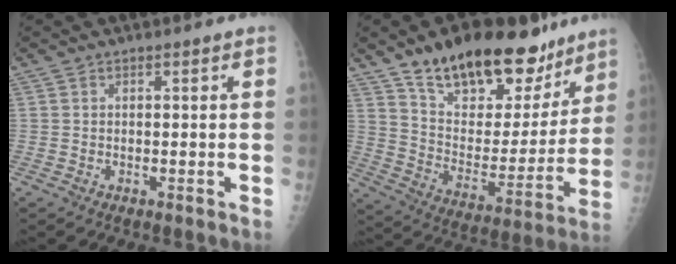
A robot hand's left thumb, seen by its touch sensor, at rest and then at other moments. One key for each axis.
{"total": 26.4, "fx": 18.3, "fy": 11.9, "fz": 14.9, "tx": -0.187, "ty": -0.068, "tz": 0.295}